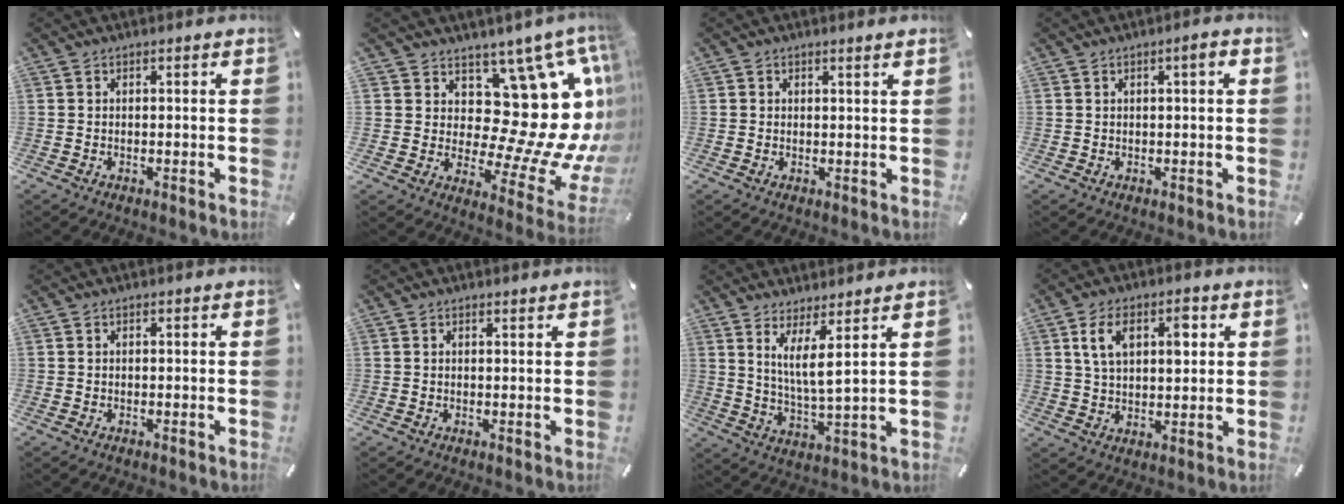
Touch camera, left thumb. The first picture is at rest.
{"total": 20.6, "force": [5.8, 11.4, 16.2], "torque": [-0.210, -0.101, 0.122]}
{"total": 0.6, "force": [0.6, -0.1, 0.2], "torque": [-0.005, -0.003, 0.011]}
{"total": 2.7, "force": [0.7, 0.4, 2.6], "torque": [-0.041, 0.000, 0.008]}
{"total": 0.0}
{"total": 0.5, "force": [0.5, 0.0, 0.1], "torque": [-0.001, -0.002, 0.010]}
{"total": 7.1, "force": [4.4, 0.6, 5.5], "torque": [-0.114, -0.021, 0.077]}
{"total": 9.2, "force": [3.3, 5.4, 6.7], "torque": [-0.113, 0.001, 0.054]}